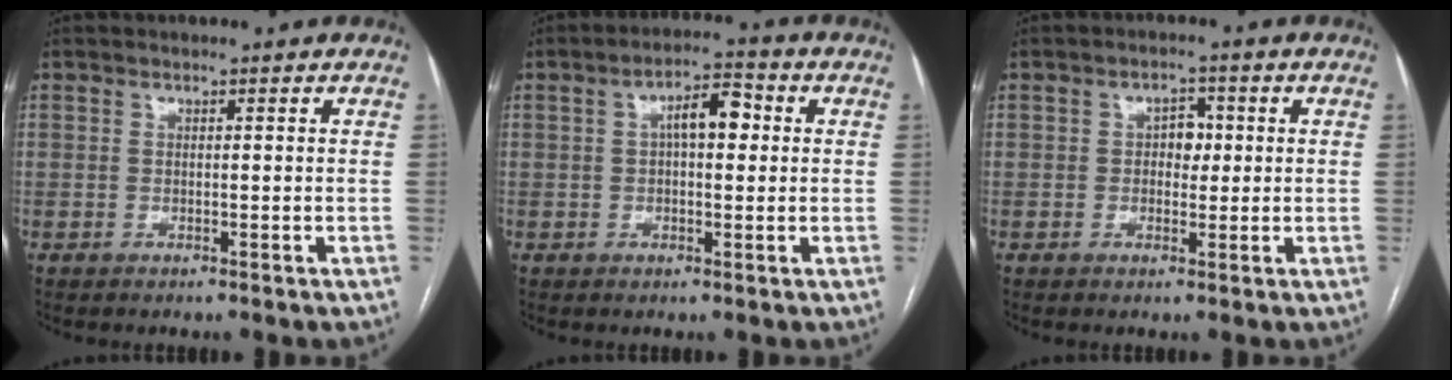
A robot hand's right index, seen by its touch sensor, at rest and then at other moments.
{"total": 5.8, "force": [1.0, 2.2, 5.3], "torque": [-0.088, 0.022, 0.014]}
{"total": 2.9, "force": [0.3, 1.9, 2.2], "torque": [-0.027, 0.009, 0.004]}